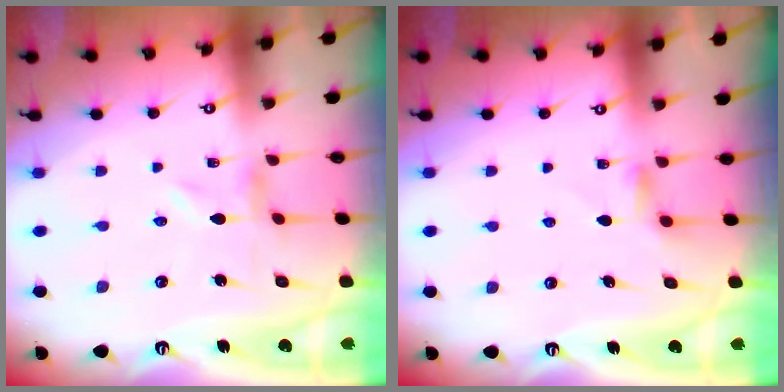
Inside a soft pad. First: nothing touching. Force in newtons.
{"total": 3.9, "press": 3.8, "slide": 0.7}